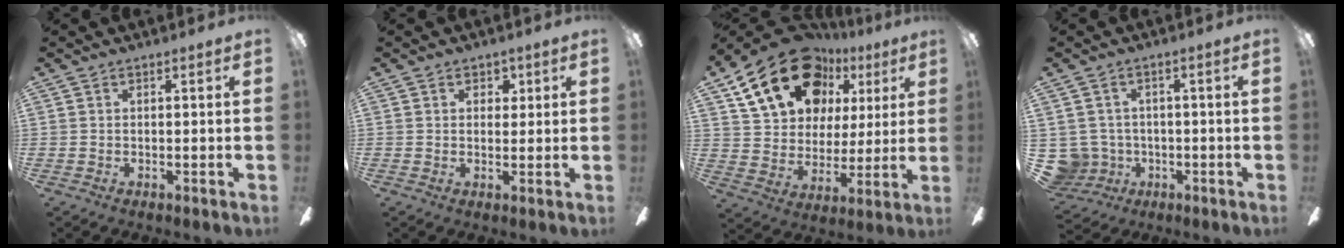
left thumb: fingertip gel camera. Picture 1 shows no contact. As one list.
[{"total": 2.7, "force": [1.2, 2.1, 1.2], "torque": [-0.003, -0.001, 0.015]}, {"total": 22.5, "force": [13.5, 14.8, 10.4], "torque": [-0.186, -0.061, 0.248]}, {"total": 6.3, "force": [-0.2, 6.2, 1.1], "torque": [-0.064, -0.007, -0.003]}]